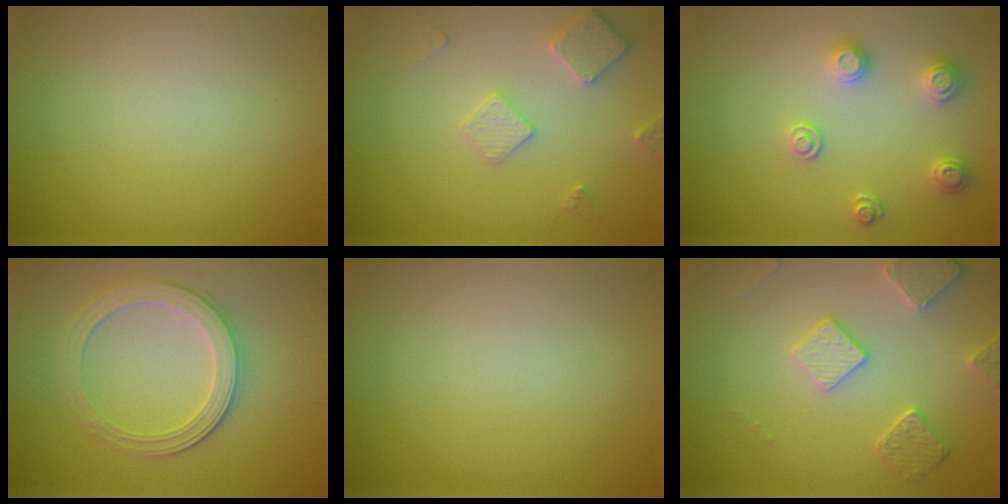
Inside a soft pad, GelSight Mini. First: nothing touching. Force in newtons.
{"total": 2.9, "press": 2.9, "slide": 0.4}
{"total": 2.4, "press": 2.4, "slide": 0.4}
{"total": 3.5, "press": 3.2, "slide": 1.5}
{"total": 0.0}
{"total": 3.1, "press": 3.1, "slide": 0.4}